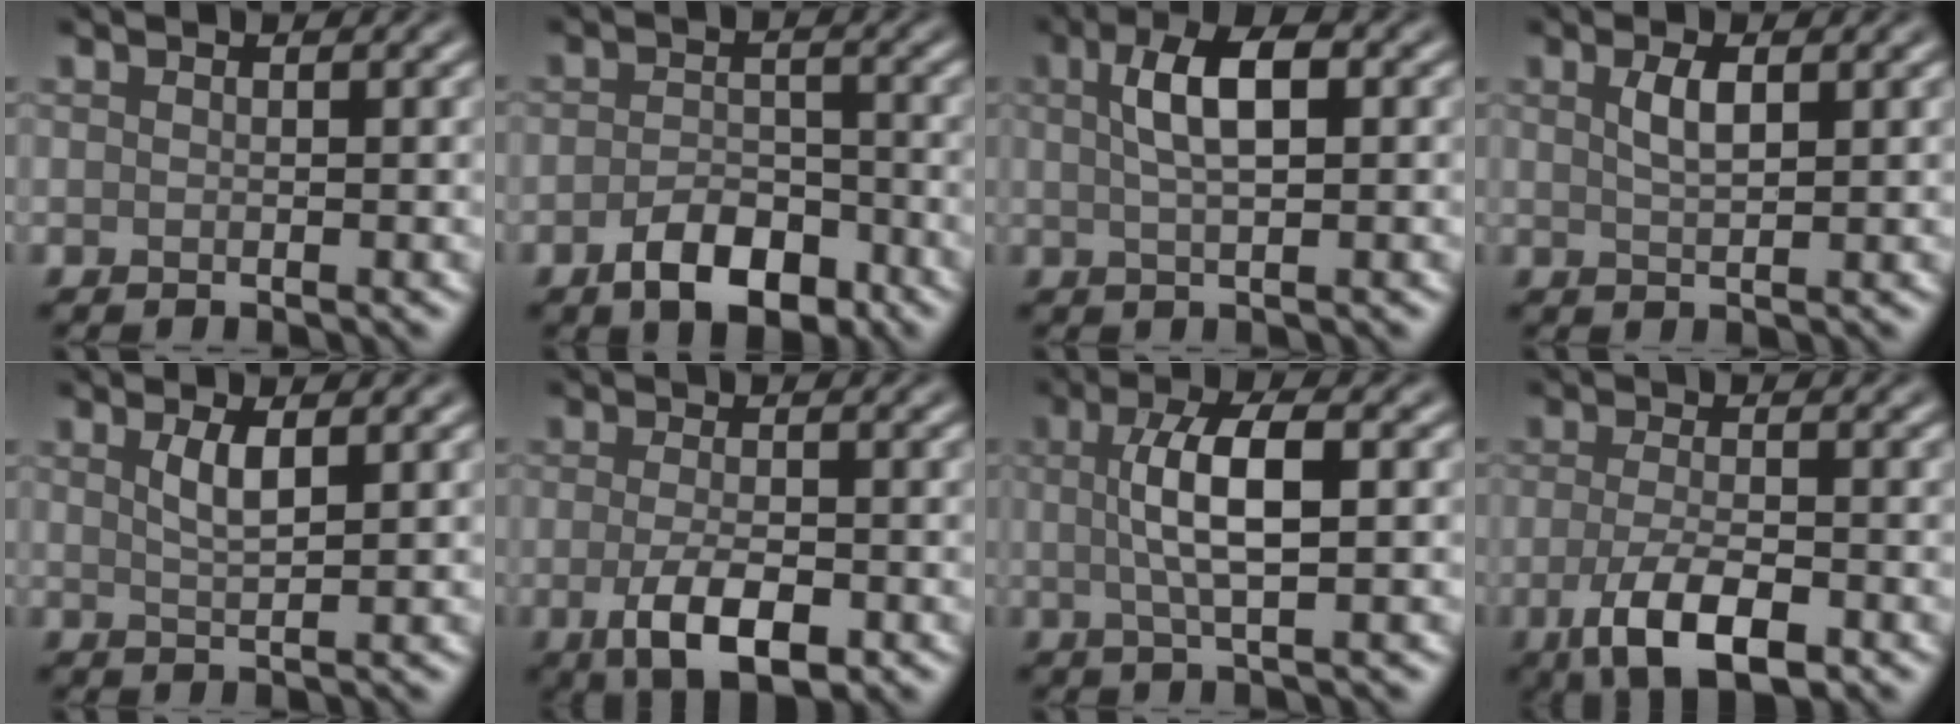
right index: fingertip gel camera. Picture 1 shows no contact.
{"total": 4.5, "force": [-2.6, 2.4, 2.8], "torque": [-0.041, 0.001, -0.046]}
{"total": 4.5, "force": [1.2, 1.5, 4.0], "torque": [-0.072, 0.012, 0.018]}
{"total": 2.0, "force": [0.8, 0.7, 1.7], "torque": [-0.035, 0.002, 0.016]}
{"total": 2.1, "force": [1.0, 0.5, 1.8], "torque": [-0.034, -0.001, 0.018]}
{"total": 4.6, "force": [-1.8, 1.7, 3.9], "torque": [-0.075, -0.008, -0.031]}
{"total": 5.0, "force": [0.5, 1.3, 4.8], "torque": [-0.090, 0.007, 0.009]}
{"total": 5.5, "force": [-2.4, 2.0, 4.5], "torque": [-0.091, -0.007, -0.045]}